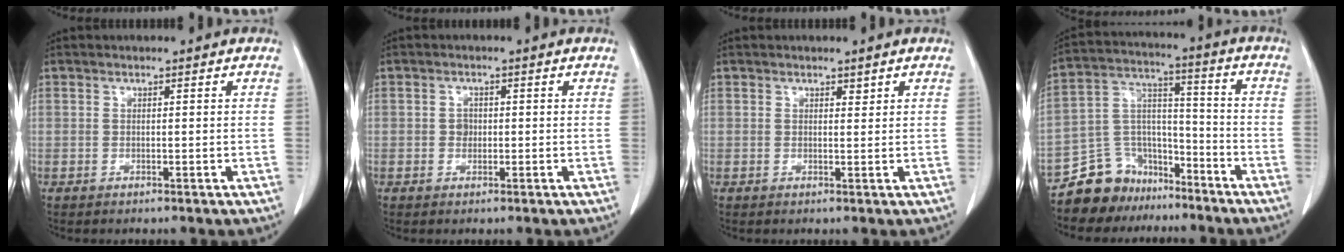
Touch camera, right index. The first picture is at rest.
{"total": 1.5, "force": [-0.1, 1.3, 0.8], "torque": [-0.011, 0.003, -0.001]}
{"total": 0.7, "force": [0.6, 0.3, 0.3], "torque": [-0.006, -0.005, 0.008]}
{"total": 11.5, "force": [-9.1, 6.8, 1.5], "torque": [-0.035, 0.061, -0.159]}